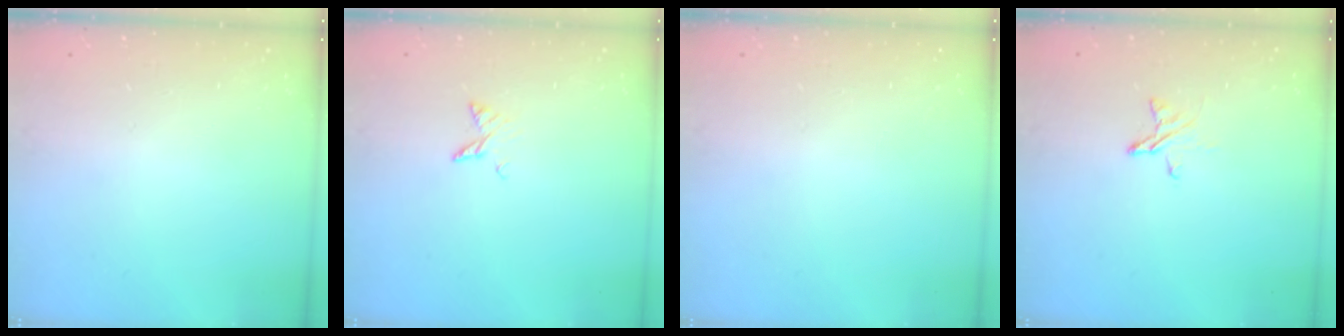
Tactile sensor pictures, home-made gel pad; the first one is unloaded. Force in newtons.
{"total": 4.7, "press": 4.7, "slide": 0.5}
{"total": 0.0}
{"total": 4.4, "press": 4.4, "slide": 0.4}